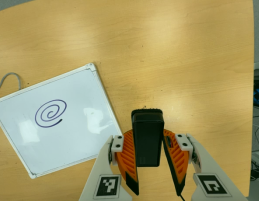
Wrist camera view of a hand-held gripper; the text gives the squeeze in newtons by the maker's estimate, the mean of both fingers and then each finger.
{"total": 6.2, "left": 5.0, "right": 7.4}